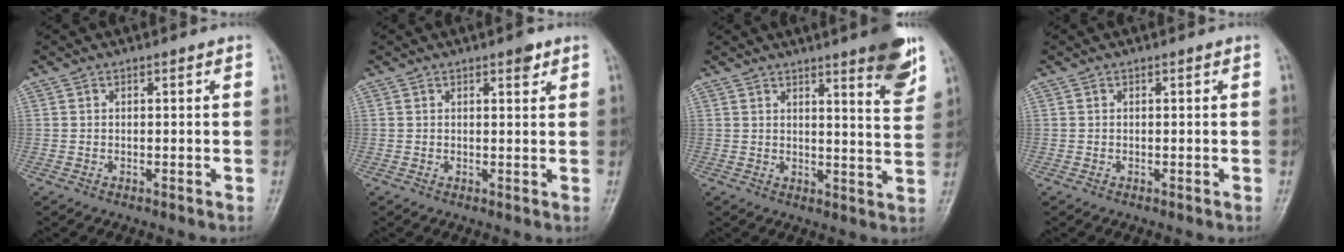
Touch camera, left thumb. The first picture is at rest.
{"total": 2.1, "force": [1.4, 0.8, 1.4], "torque": [-0.015, -0.007, 0.018]}
{"total": 9.1, "force": [5.8, 1.3, 6.9], "torque": [-0.071, -0.035, 0.072]}
{"total": 0.0}